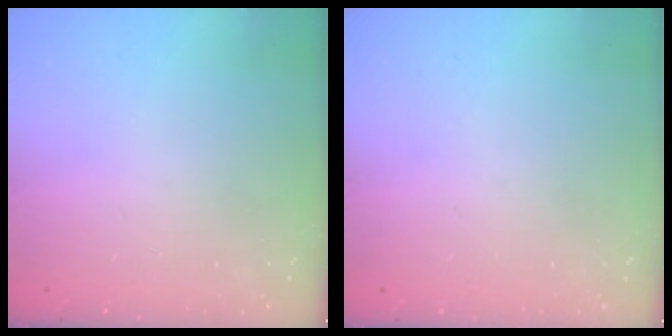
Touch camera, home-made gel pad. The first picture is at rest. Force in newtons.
{"total": 0.0}